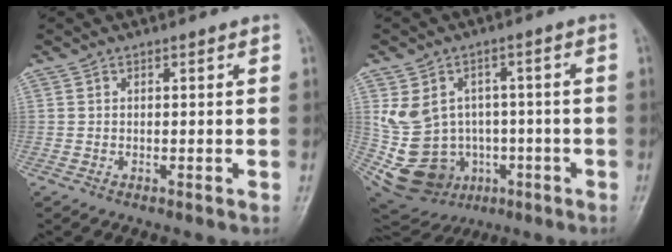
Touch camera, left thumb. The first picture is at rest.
{"total": 16.3, "force": [-1.8, 14.1, 8.1], "torque": [-0.153, 0.027, 0.002]}